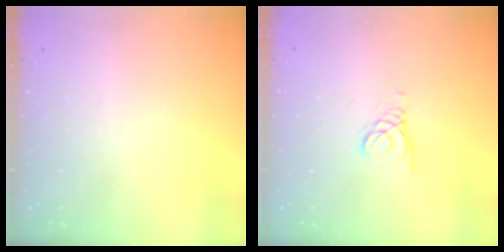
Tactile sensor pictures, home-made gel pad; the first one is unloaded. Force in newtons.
{"total": 1.3, "press": 1.3, "slide": 0.1}